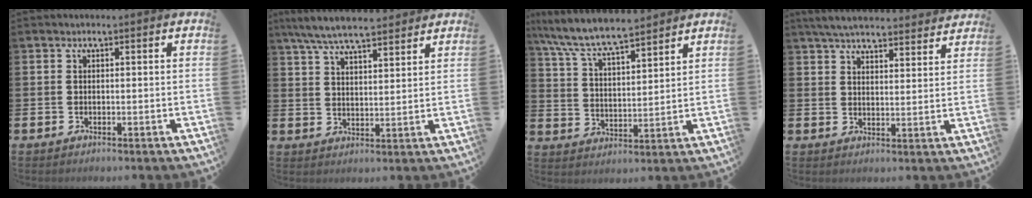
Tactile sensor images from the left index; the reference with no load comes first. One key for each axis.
{"total": 7.2, "fx": 6.7, "fy": 1.1, "fz": 2.4, "tx": -0.071, "ty": -0.022, "tz": 0.123}
{"total": 8.0, "fx": 7.5, "fy": 0.8, "fz": 2.5, "tx": -0.081, "ty": -0.042, "tz": 0.134}
{"total": 5.6, "fx": 5.4, "fy": 0.8, "fz": 1.3, "tx": -0.038, "ty": -0.028, "tz": 0.096}